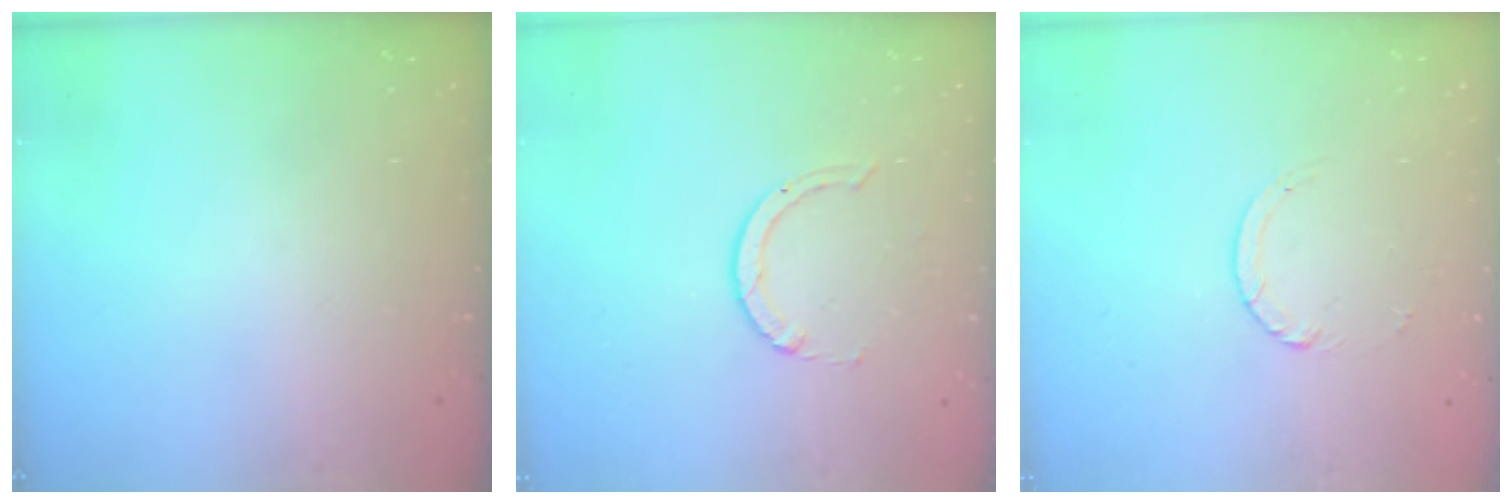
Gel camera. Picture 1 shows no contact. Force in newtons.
{"total": 2.0, "press": 2.0, "slide": 0.2}
{"total": 2.5, "press": 2.4, "slide": 0.2}